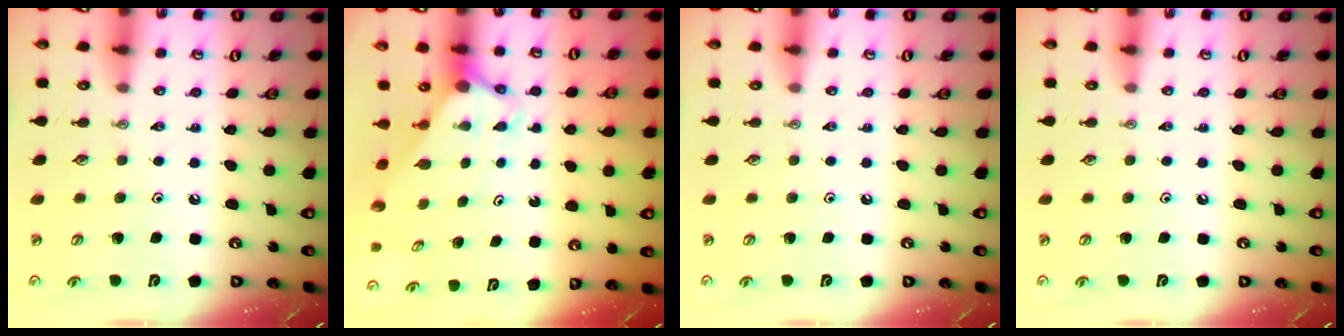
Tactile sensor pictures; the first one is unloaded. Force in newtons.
{"total": 2.8, "press": 2.8, "slide": 0.2}
{"total": 0.0}
{"total": 0.0}